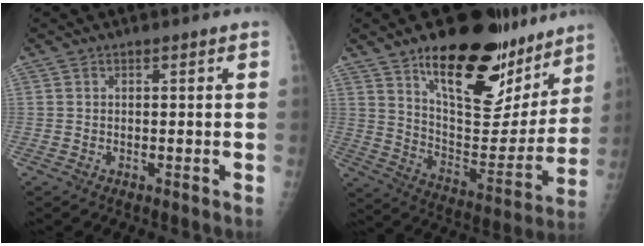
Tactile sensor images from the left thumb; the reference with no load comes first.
{"total": 26.9, "force": [17.1, 11.7, 17.1], "torque": [-0.199, -0.078, 0.267]}